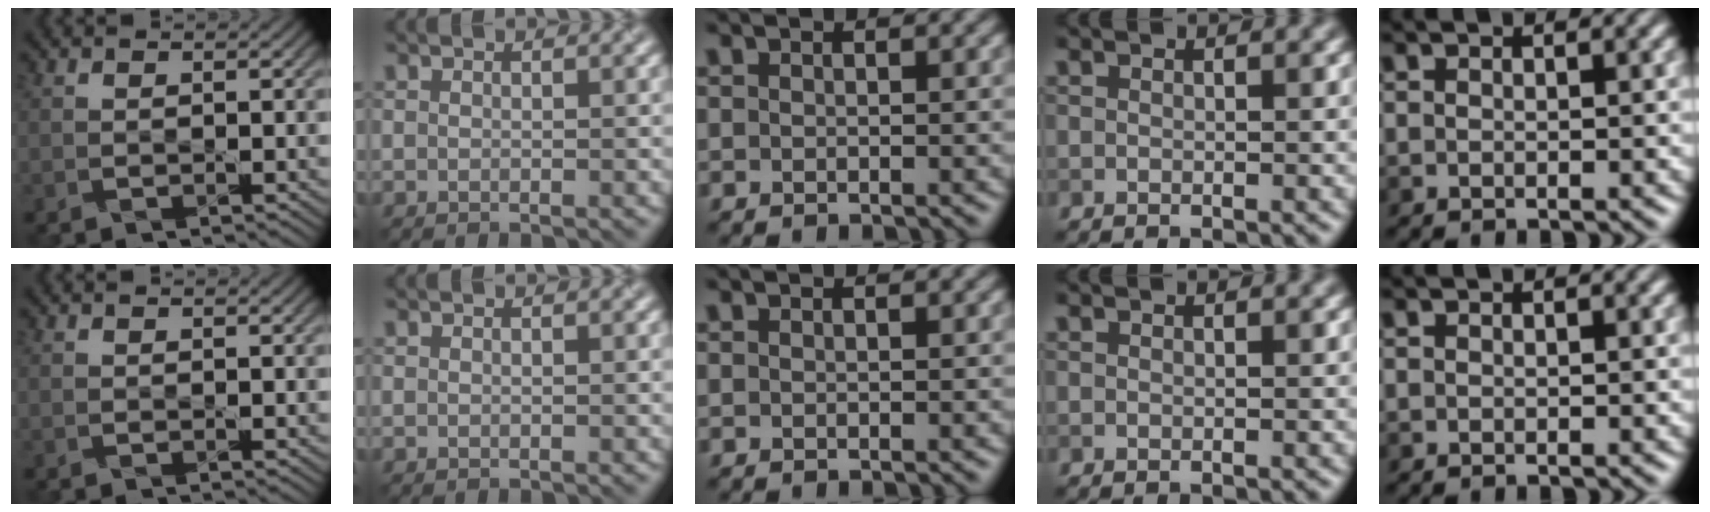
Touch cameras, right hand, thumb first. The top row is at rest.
{}